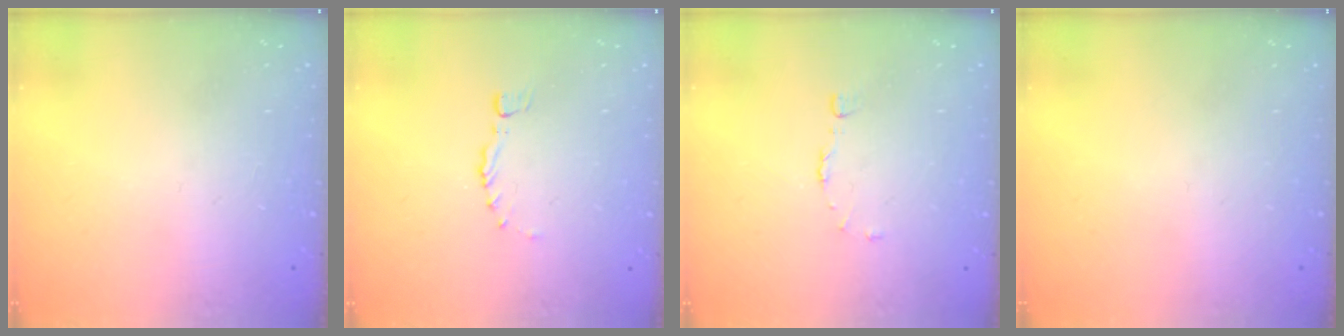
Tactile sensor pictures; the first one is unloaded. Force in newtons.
{"total": 0.0}
{"total": 2.9, "press": 2.9, "slide": 0.2}
{"total": 0.0}